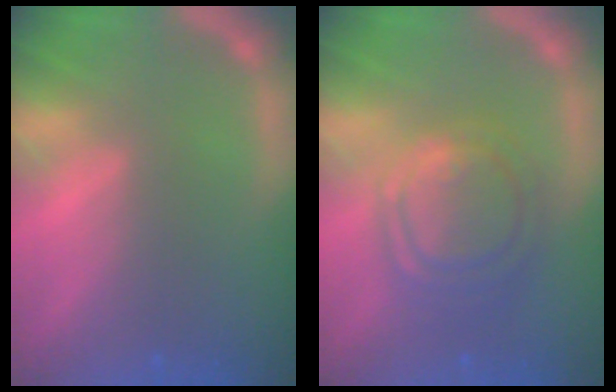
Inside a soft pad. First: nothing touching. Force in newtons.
{"total": 7.0}